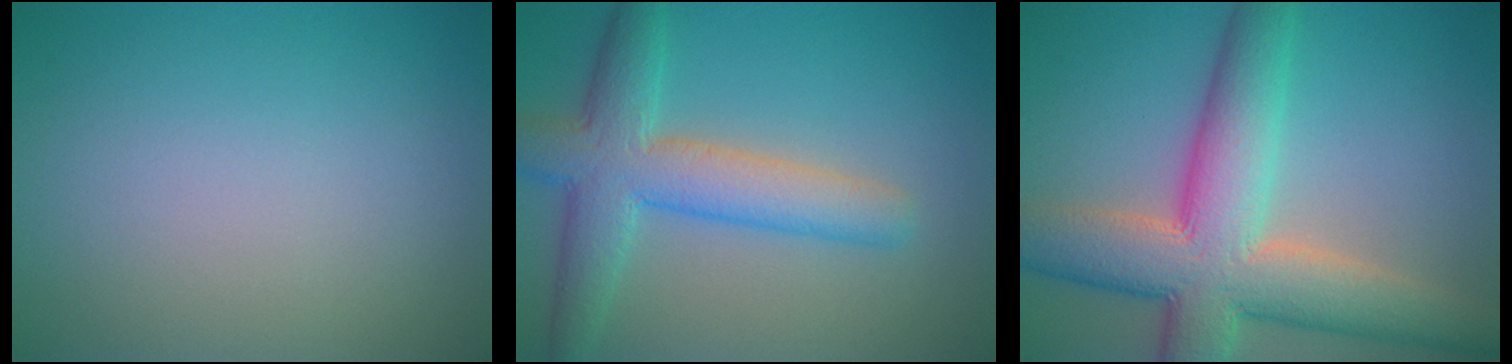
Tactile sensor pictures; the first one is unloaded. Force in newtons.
{"total": 6.4, "press": 6.4, "slide": 0.3}
{"total": 10.7, "press": 10.6, "slide": 0.6}